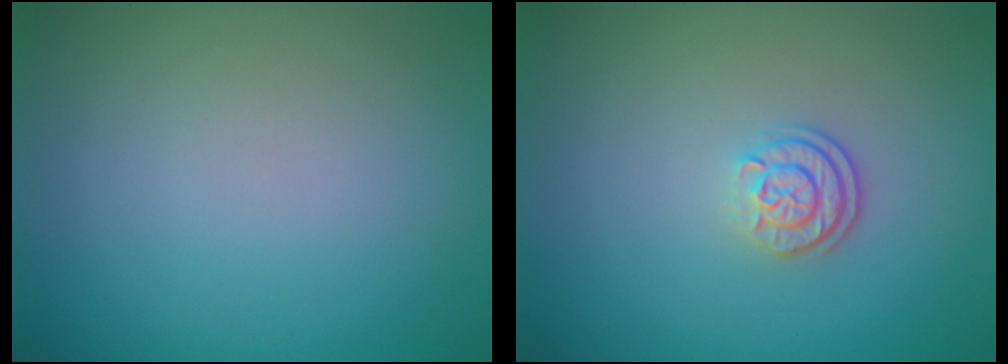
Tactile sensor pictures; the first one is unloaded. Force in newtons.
{"total": 2.3, "press": 1.7, "slide": 1.5}